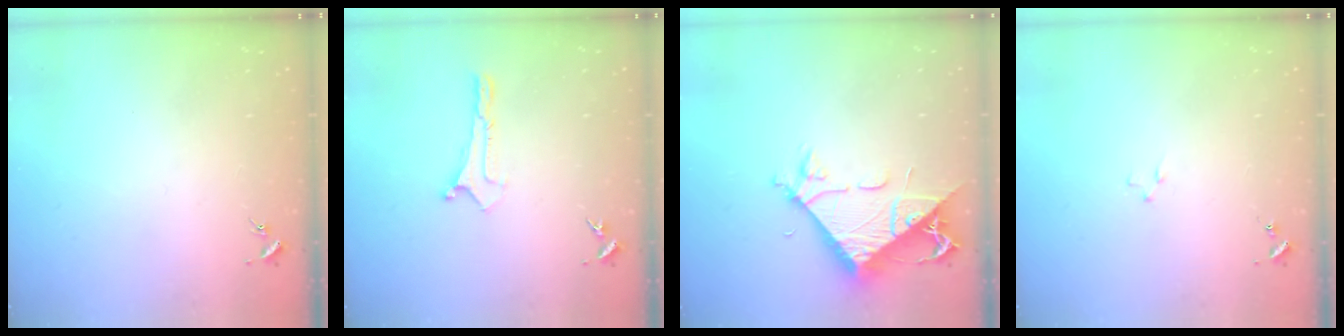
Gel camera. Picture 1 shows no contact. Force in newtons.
{"total": 0.0}
{"total": 8.2, "press": 8.2, "slide": 0.7}
{"total": 0.7, "press": 0.7, "slide": 0.2}